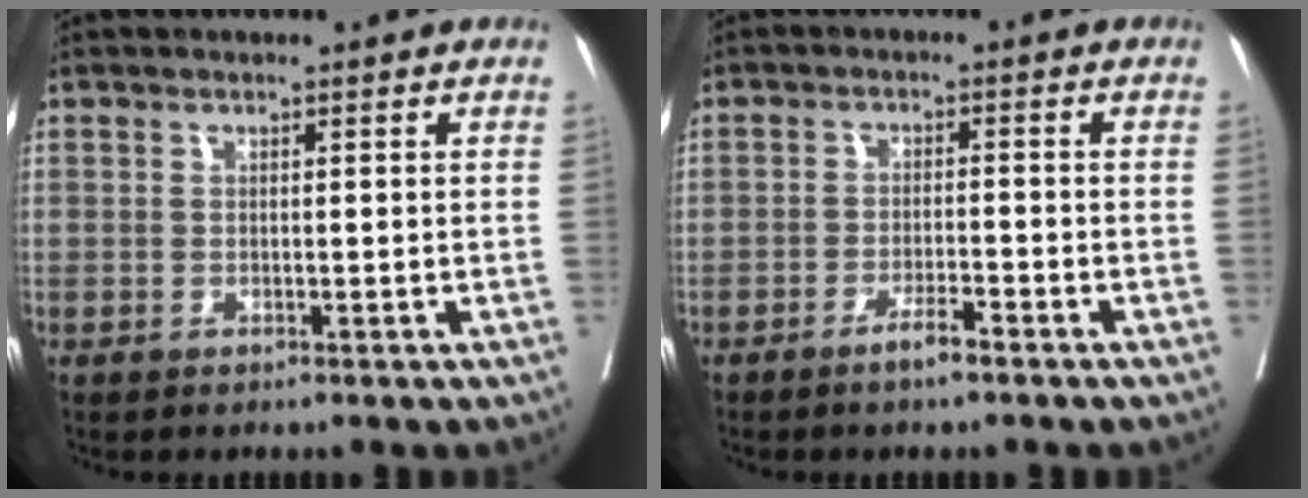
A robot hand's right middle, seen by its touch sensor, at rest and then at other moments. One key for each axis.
{"total": 3.1, "fx": -2.3, "fy": 0.0, "fz": 2.1, "tx": -0.041, "ty": -0.003, "tz": -0.041}